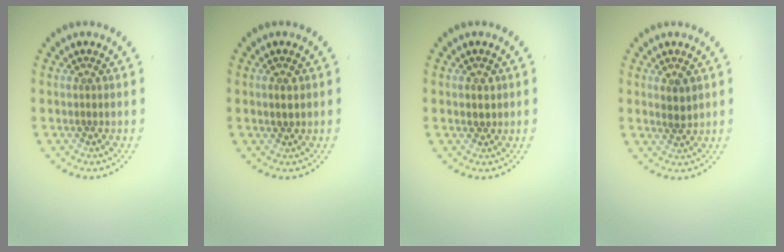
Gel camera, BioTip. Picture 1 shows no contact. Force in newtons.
{"total": 1.0, "press": 0.9, "slide": 0.2}
{"total": 1.1, "press": 1.1, "slide": 0.3}
{"total": 1.3, "press": 1.1, "slide": 0.7}